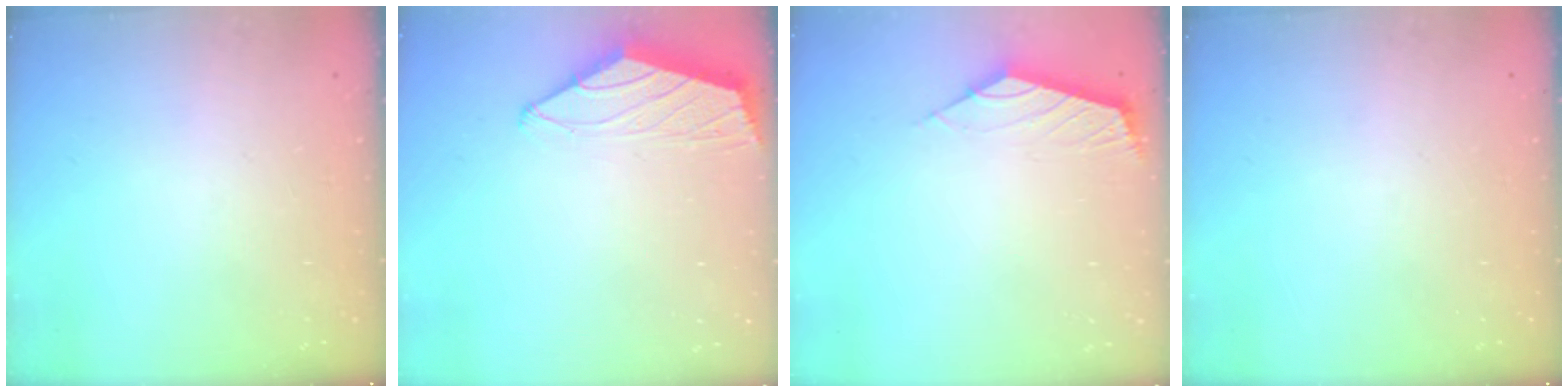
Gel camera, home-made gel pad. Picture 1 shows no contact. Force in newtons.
{"total": 1.4, "press": 1.3, "slide": 0.5}
{"total": 2.6, "press": 2.5, "slide": 0.6}
{"total": 0.0}